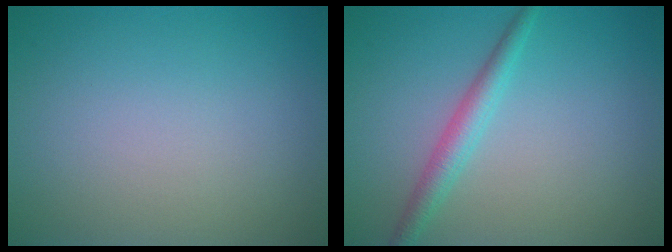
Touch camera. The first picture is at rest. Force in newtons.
{"total": 2.4, "press": 2.4, "slide": 0.1}